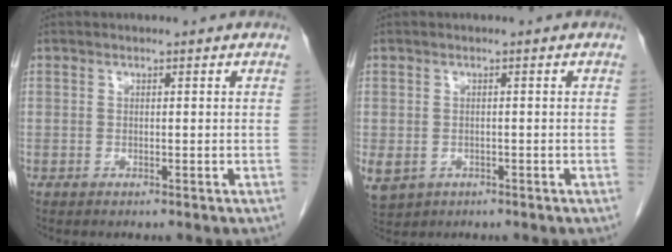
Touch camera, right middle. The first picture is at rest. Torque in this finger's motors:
{"motor_torque": [0.65, -0.35, 0.31, 0.08]}